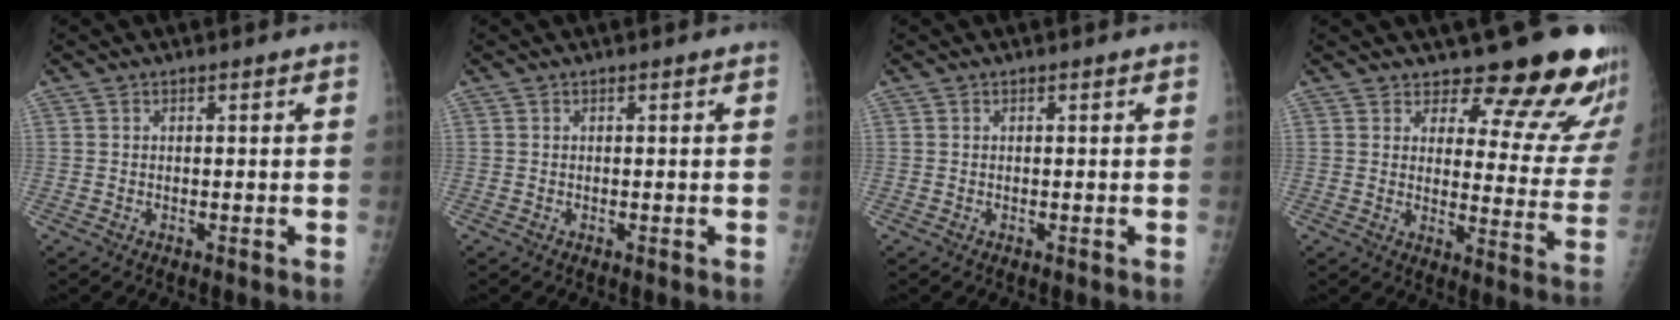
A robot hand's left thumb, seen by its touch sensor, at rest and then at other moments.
{"total": 0.0}
{"total": 0.0}
{"total": 16.3, "force": [14.4, 5.0, 5.6], "torque": [-0.016, -0.134, 0.159]}